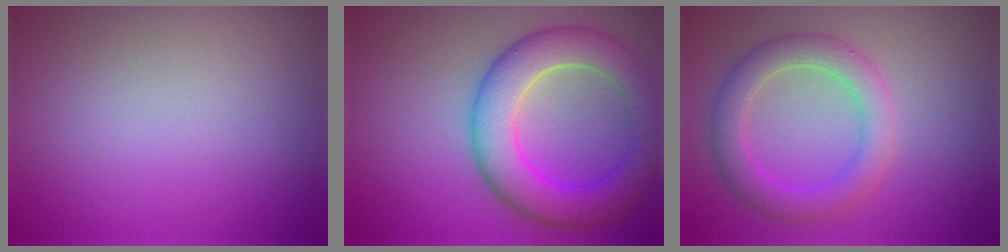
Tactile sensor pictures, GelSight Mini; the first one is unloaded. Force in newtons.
{"total": 7.3, "press": 7.3, "slide": 0.1}
{"total": 4.0, "press": 4.0, "slide": 0.0}